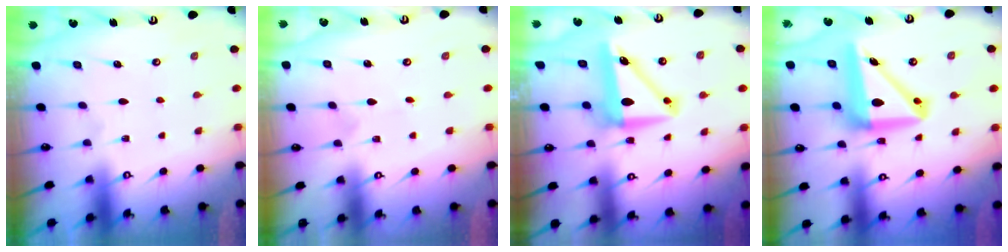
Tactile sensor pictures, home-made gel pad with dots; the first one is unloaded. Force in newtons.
{"total": 0.5, "press": 0.5, "slide": 0.0}
{"total": 9.4, "press": 9.2, "slide": 1.9}
{"total": 13.2, "press": 12.9, "slide": 2.9}